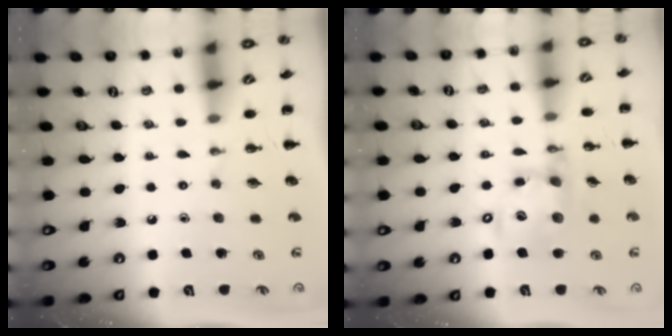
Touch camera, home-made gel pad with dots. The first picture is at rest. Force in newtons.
{"total": 13.4, "press": 13.1, "slide": 2.7}